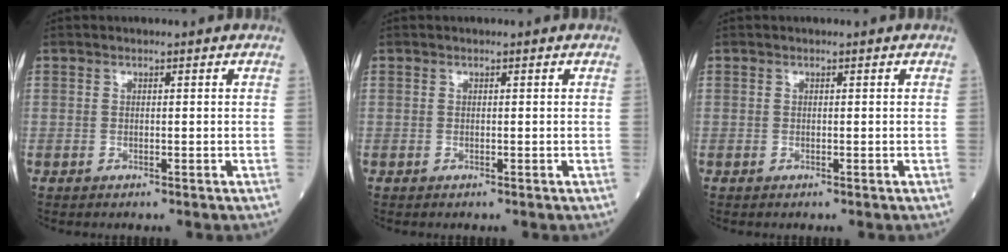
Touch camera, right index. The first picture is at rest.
{"total": 0.0}
{"total": 0.0}